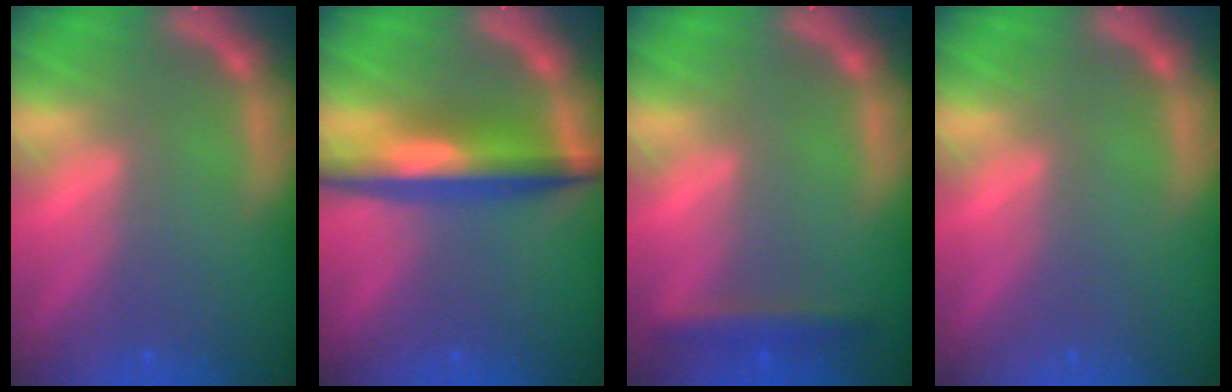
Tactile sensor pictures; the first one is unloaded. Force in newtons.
{"total": 6.5}
{"total": 2.4}
{"total": 0.0}